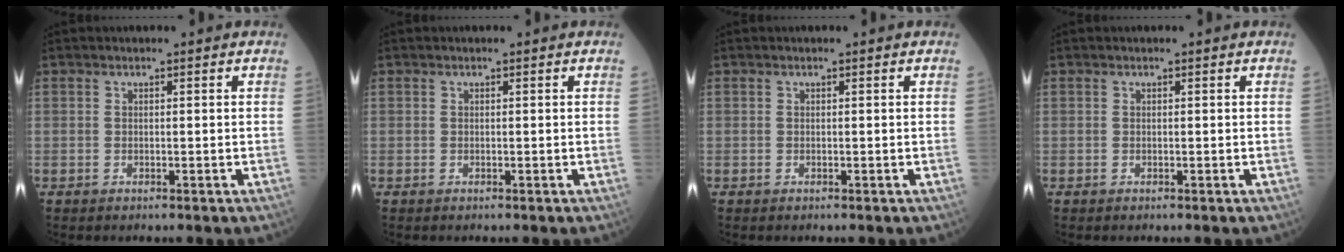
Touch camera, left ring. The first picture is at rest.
{"total": 0.0}
{"total": 0.0}
{"total": 0.0}